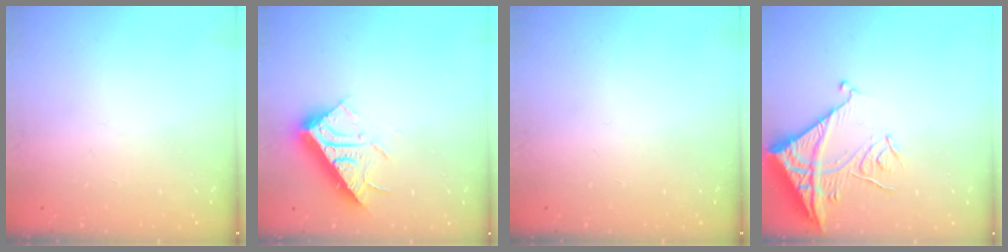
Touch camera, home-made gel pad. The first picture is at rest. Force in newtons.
{"total": 17.0, "press": 17.0, "slide": 0.3}
{"total": 0.0}
{"total": 13.7, "press": 13.6, "slide": 1.1}